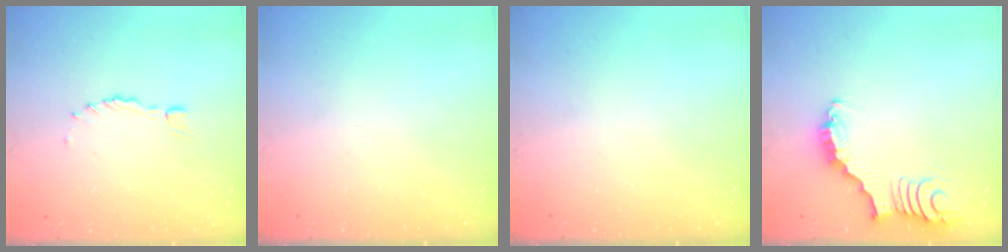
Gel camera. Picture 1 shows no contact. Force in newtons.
{"total": 0.0}
{"total": 0.0}
{"total": 2.9, "press": 2.8, "slide": 0.4}